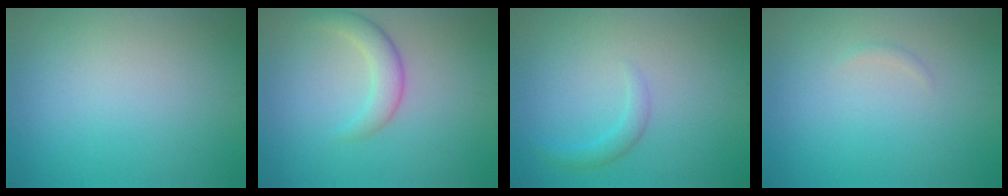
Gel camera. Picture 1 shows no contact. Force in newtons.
{"total": 2.6, "press": 2.6, "slide": 0.1}
{"total": 1.5, "press": 1.5, "slide": 0.0}
{"total": 0.5, "press": 0.5, "slide": 0.0}